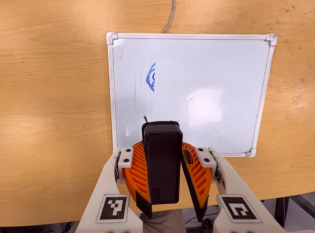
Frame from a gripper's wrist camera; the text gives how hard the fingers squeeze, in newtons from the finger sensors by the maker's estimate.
{"total": 8.5, "left": 8.9, "right": 8.1}